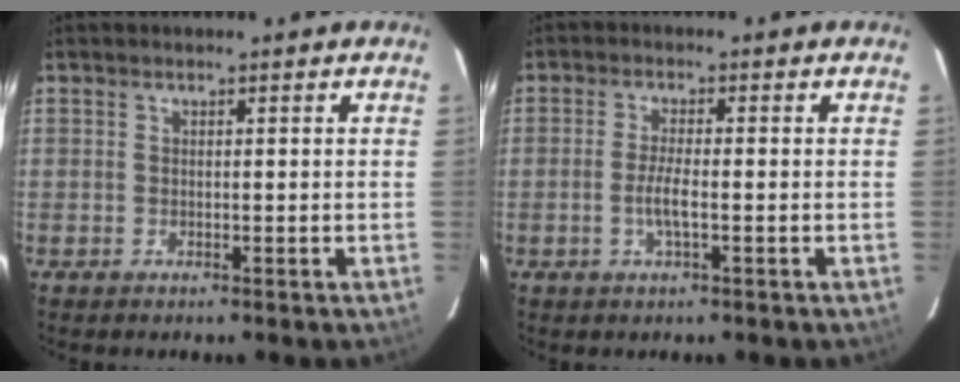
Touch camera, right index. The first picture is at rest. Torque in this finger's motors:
{"motor_torque": [0.61, -0.26, 0.35, 0.07]}